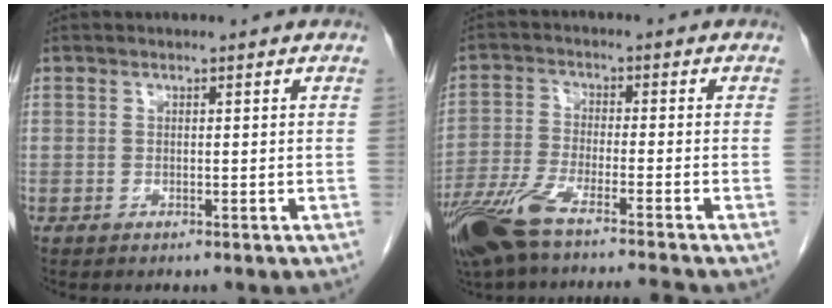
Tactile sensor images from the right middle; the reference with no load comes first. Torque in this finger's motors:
{"motor_torque": [1.18, -0.96, 0.17, 0.12]}